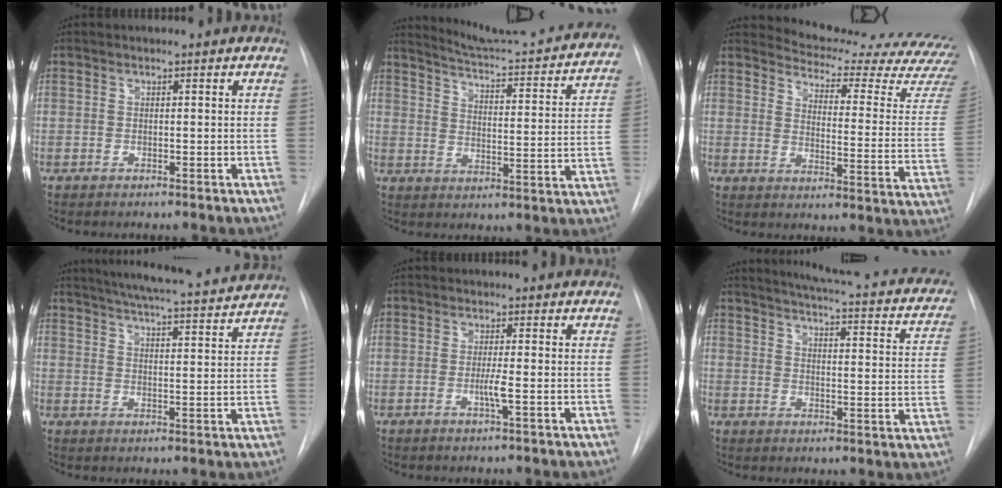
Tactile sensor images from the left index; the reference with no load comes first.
{"total": 23.0, "force": [21.5, 2.1, 7.9], "torque": [-0.109, -0.063, 0.265]}
{"total": 23.5, "force": [22.7, 1.2, 5.8], "torque": [-0.081, -0.144, 0.258]}
{"total": 19.0, "force": [17.4, 1.5, 7.5], "torque": [-0.120, 0.001, 0.231]}
{"total": 2.1, "force": [-0.6, -0.4, 2.0], "torque": [-0.039, -0.004, -0.012]}
{"total": 22.7, "force": [19.3, 4.1, 11.2], "torque": [-0.142, -0.031, 0.213]}